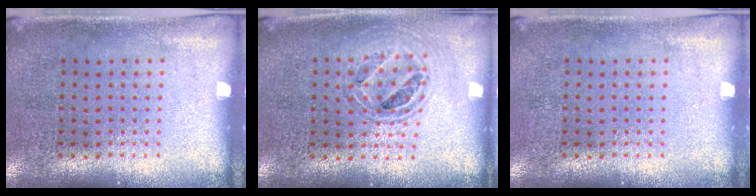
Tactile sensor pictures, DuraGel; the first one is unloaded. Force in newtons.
{"total": 0.8, "press": 0.8, "slide": 0.1}
{"total": 0.0}